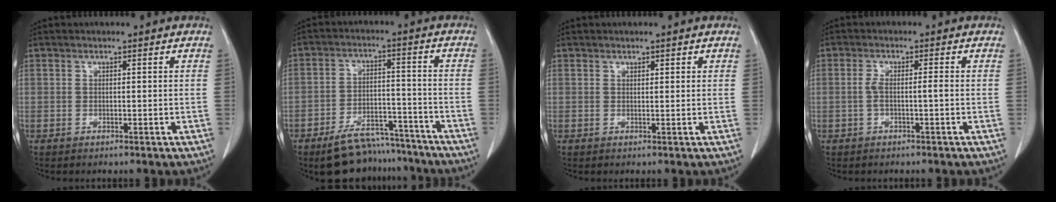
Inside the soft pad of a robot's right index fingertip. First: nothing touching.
{"total": 10.8, "force": [-9.2, 4.4, 3.5], "torque": [-0.046, 0.022, -0.146]}
{"total": 0.8, "force": [0.5, 0.2, 0.6], "torque": [-0.009, -0.001, 0.007]}
{"total": 2.3, "force": [-0.6, 0.2, 2.2], "torque": [-0.044, 0.006, -0.011]}